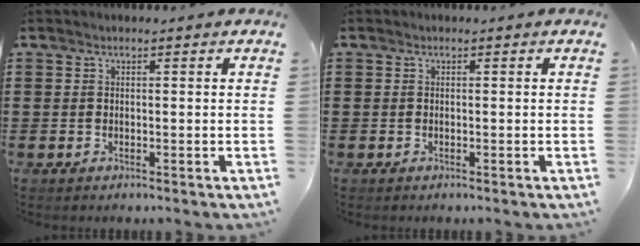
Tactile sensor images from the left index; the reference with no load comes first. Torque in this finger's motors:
{"motor_torque": [0.00, 0.00, 0.00, 0.00]}